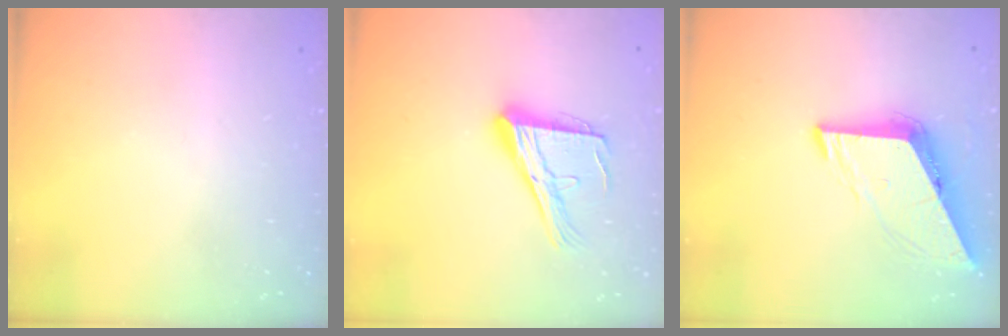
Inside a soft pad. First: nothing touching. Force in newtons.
{"total": 16.9, "press": 16.8, "slide": 1.8}
{"total": 7.9, "press": 7.9, "slide": 0.4}